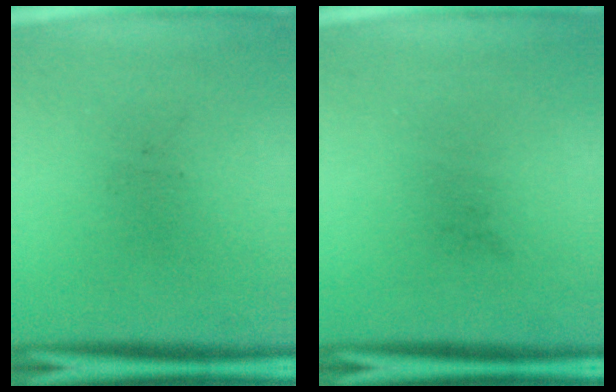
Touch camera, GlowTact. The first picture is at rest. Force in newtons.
{"total": 0.0}